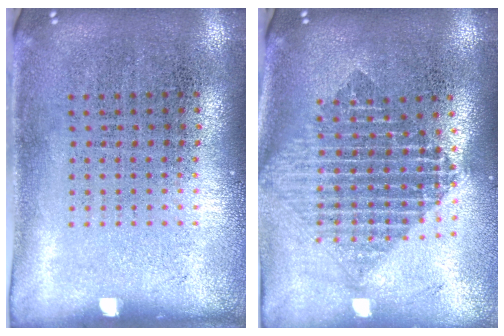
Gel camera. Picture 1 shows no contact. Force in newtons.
{"total": 2.0, "press": 1.7, "slide": 1.2}